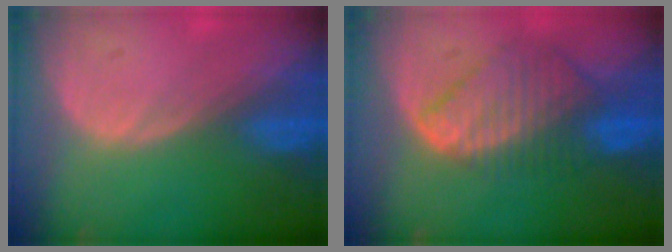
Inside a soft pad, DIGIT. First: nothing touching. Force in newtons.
{"total": 8.8, "press": 7.7, "slide": 4.2}